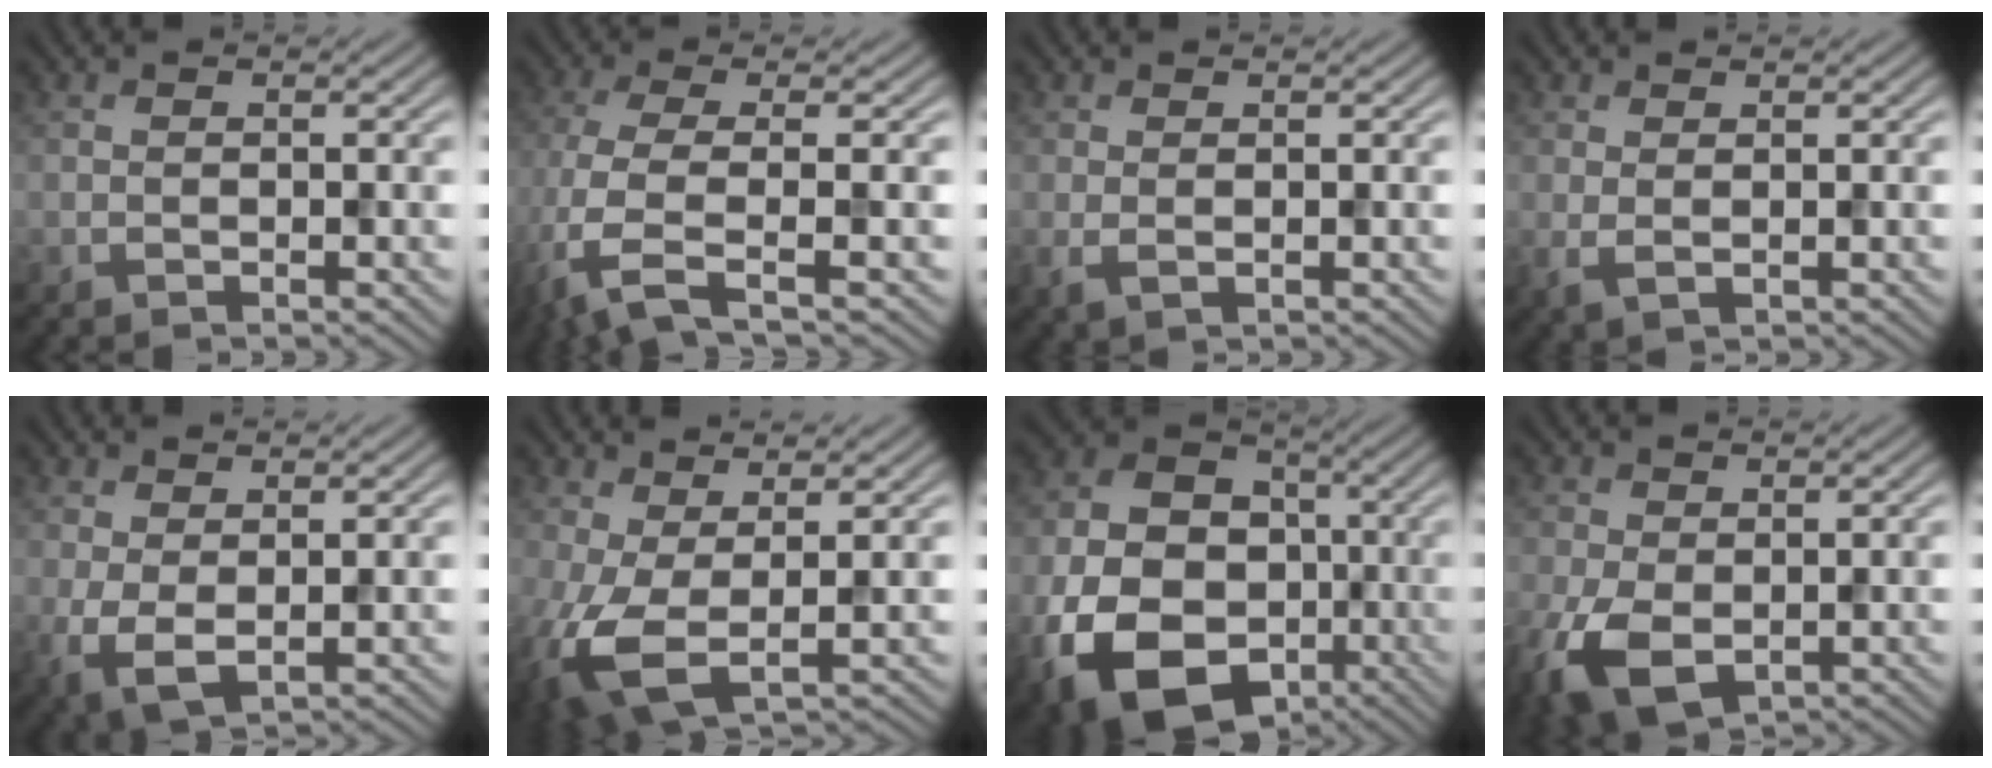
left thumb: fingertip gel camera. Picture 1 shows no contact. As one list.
[{"total": 7.3, "force": [-2.5, 2.0, 6.6], "torque": [-0.145, -0.007, -0.067]}, {"total": 1.5, "force": [0.2, 0.5, 1.4], "torque": [-0.035, -0.002, 0.005]}, {"total": 1.8, "force": [0.7, 0.5, 1.6], "torque": [-0.038, -0.001, 0.014]}, {"total": 3.7, "force": [0.8, 1.9, 3.2], "torque": [-0.079, -0.007, 0.015]}, {"total": 7.4, "force": [-0.4, 3.2, 6.7], "torque": [-0.163, -0.007, -0.013]}, {"total": 16.6, "force": [-5.9, 12.5, 9.1], "torque": [-0.212, -0.040, -0.109]}, {"total": 7.3, "force": [-2.3, 4.6, 5.2], "torque": [-0.140, -0.026, -0.043]}]